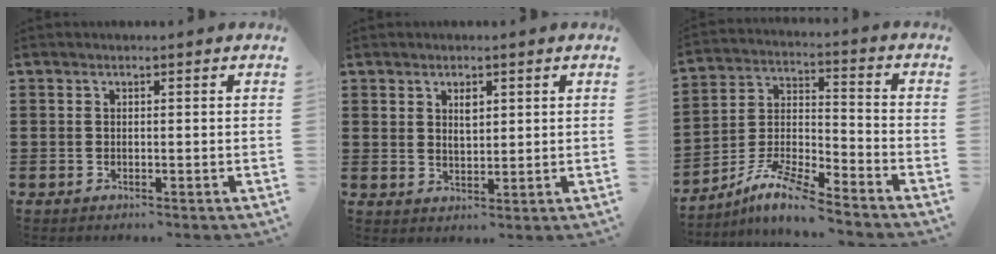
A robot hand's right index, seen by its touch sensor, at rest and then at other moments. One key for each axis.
{"total": 2.2, "fx": 1.0, "fy": 1.2, "fz": 1.6, "tx": -0.026, "ty": -0.001, "tz": 0.017}
{"total": 8.1, "fx": -7.1, "fy": 0.9, "fz": 3.6, "tx": -0.083, "ty": 0.001, "tz": -0.144}